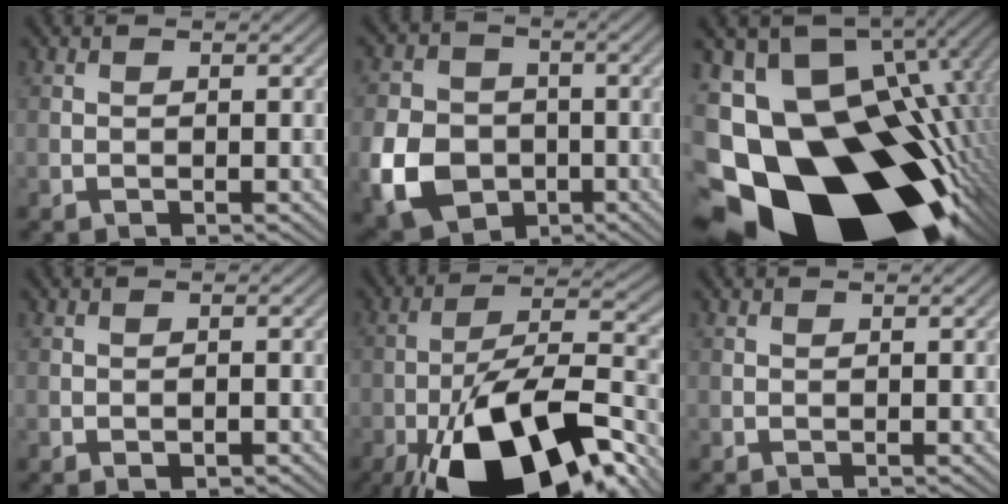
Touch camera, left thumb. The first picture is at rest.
{"total": 9.5, "force": [-3.2, 7.5, 4.9], "torque": [-0.128, -0.022, -0.070]}
{"total": 23.8, "force": [-9.2, 15.4, 15.6], "torque": [-0.262, -0.044, -0.123]}
{"total": 1.1, "force": [-0.6, 0.4, 0.8], "torque": [-0.013, 0.001, -0.010]}
{"total": 20.7, "force": [-11.3, 8.2, 15.3], "torque": [-0.272, -0.013, -0.190]}
{"total": 0.0}